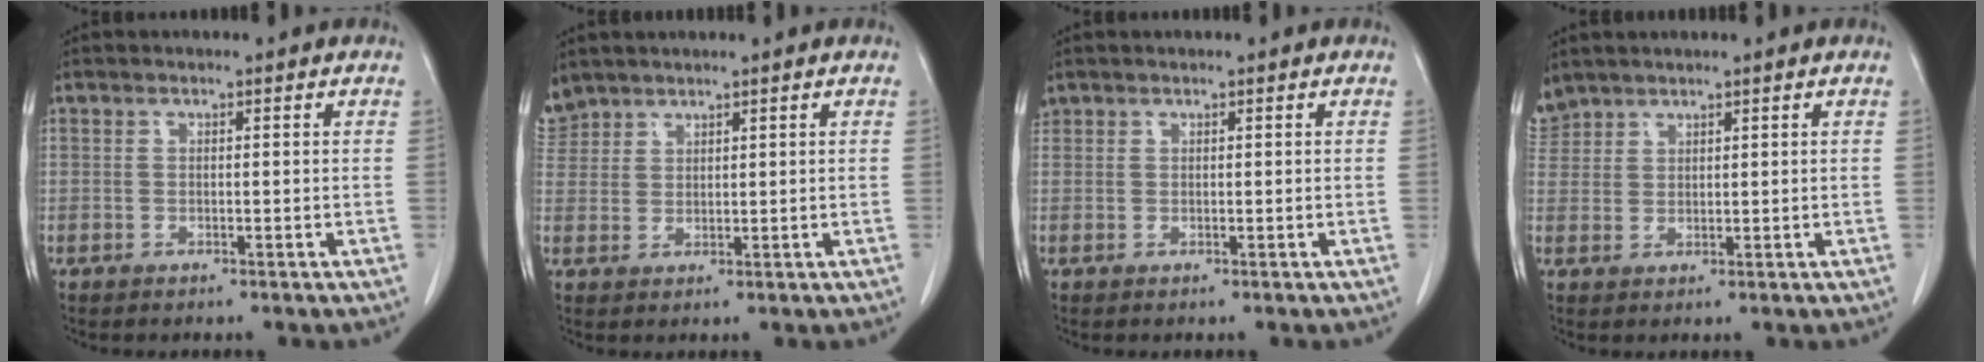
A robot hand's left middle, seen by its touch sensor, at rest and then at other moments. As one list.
[{"total": 4.2, "force": [3.7, 2.1, -0.1], "torque": [0.000, 0.014, 0.081]}, {"total": 0.8, "force": [0.6, 0.5, 0.0], "torque": [-0.001, 0.016, 0.015]}, {"total": 3.3, "force": [3.0, 1.2, -0.1], "torque": [-0.003, 0.014, 0.067]}]